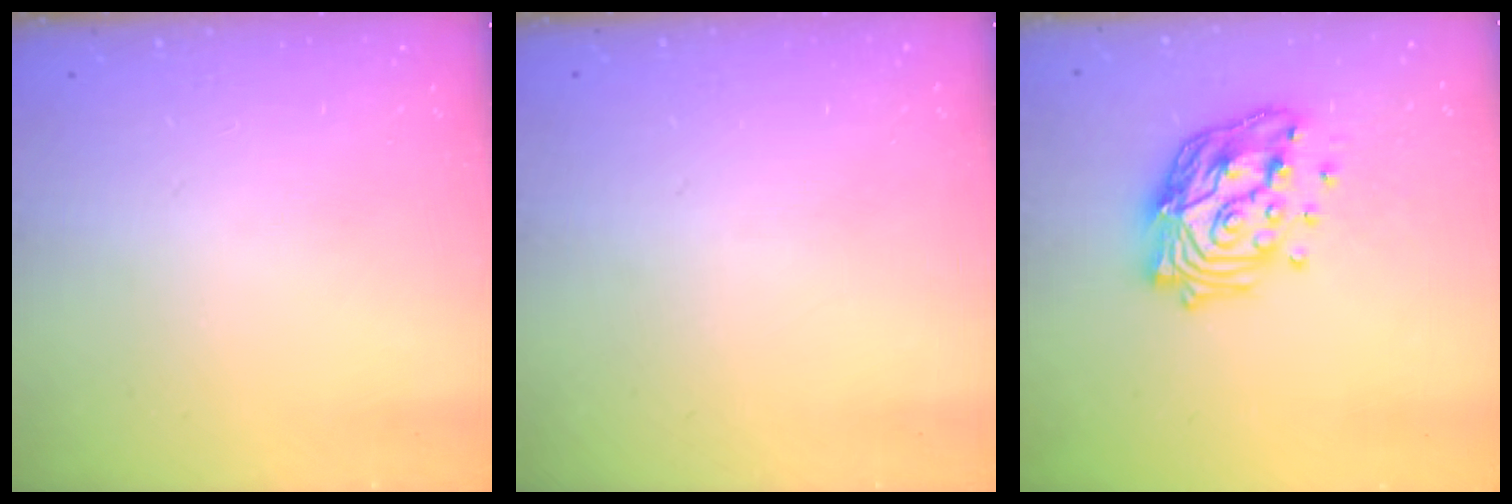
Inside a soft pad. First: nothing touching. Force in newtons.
{"total": 0.0}
{"total": 16.7, "press": 16.7, "slide": 1.5}